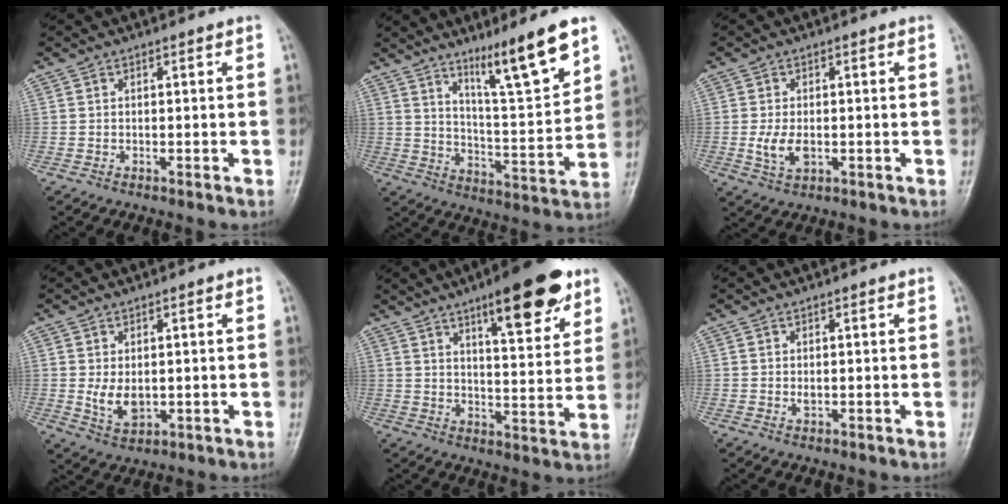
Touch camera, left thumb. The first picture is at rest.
{"total": 13.7, "force": [9.1, 1.1, 10.2], "torque": [-0.154, -0.066, 0.156]}
{"total": 4.4, "force": [-0.5, 2.6, 3.6], "torque": [-0.073, -0.009, -0.007]}
{"total": 5.0, "force": [0.3, 3.2, 3.8], "torque": [-0.057, -0.014, 0.016]}
{"total": 15.7, "force": [9.4, 4.6, 11.7], "torque": [-0.137, -0.045, 0.136]}
{"total": 1.3, "force": [0.4, 0.7, 1.1], "torque": [-0.015, -0.003, 0.010]}